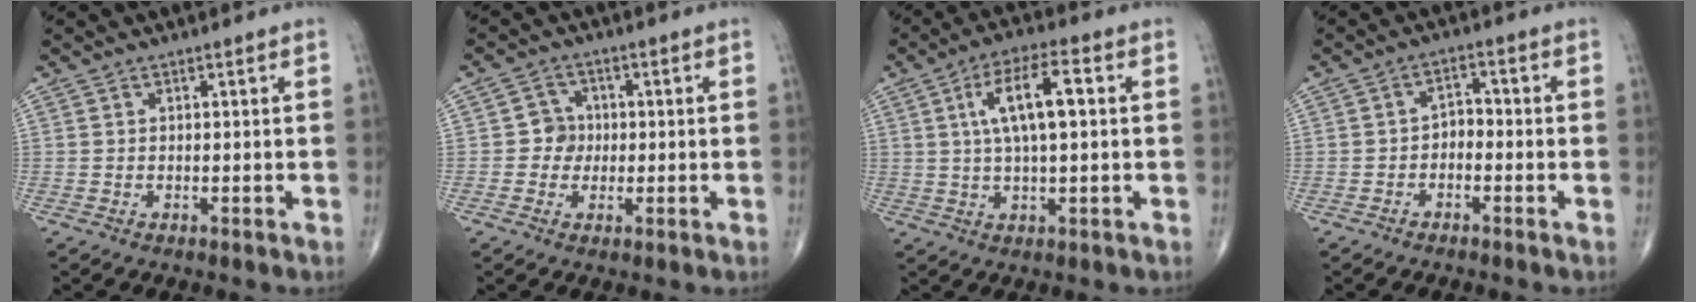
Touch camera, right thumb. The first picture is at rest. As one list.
[{"total": 4.0, "force": [-0.1, 3.8, 1.3], "torque": [0.007, 0.010, -0.010]}, {"total": 10.5, "force": [2.0, 3.4, 9.7], "torque": [-0.177, 0.015, 0.033]}, {"total": 3.0, "force": [-1.2, 2.0, 1.9], "torque": [-0.017, 0.024, -0.030]}]